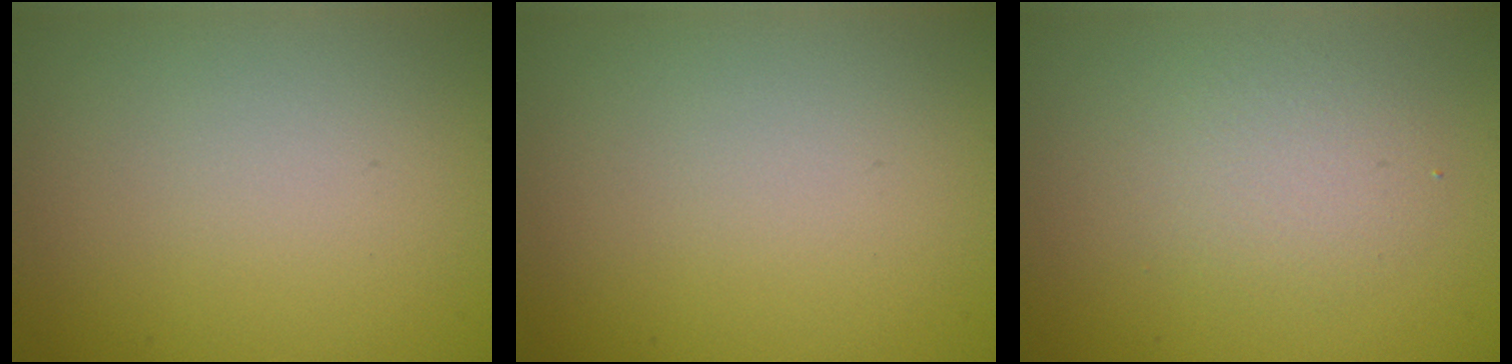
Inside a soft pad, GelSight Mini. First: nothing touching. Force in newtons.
{"total": 0.0}
{"total": 2.3, "press": 2.3, "slide": 0.0}